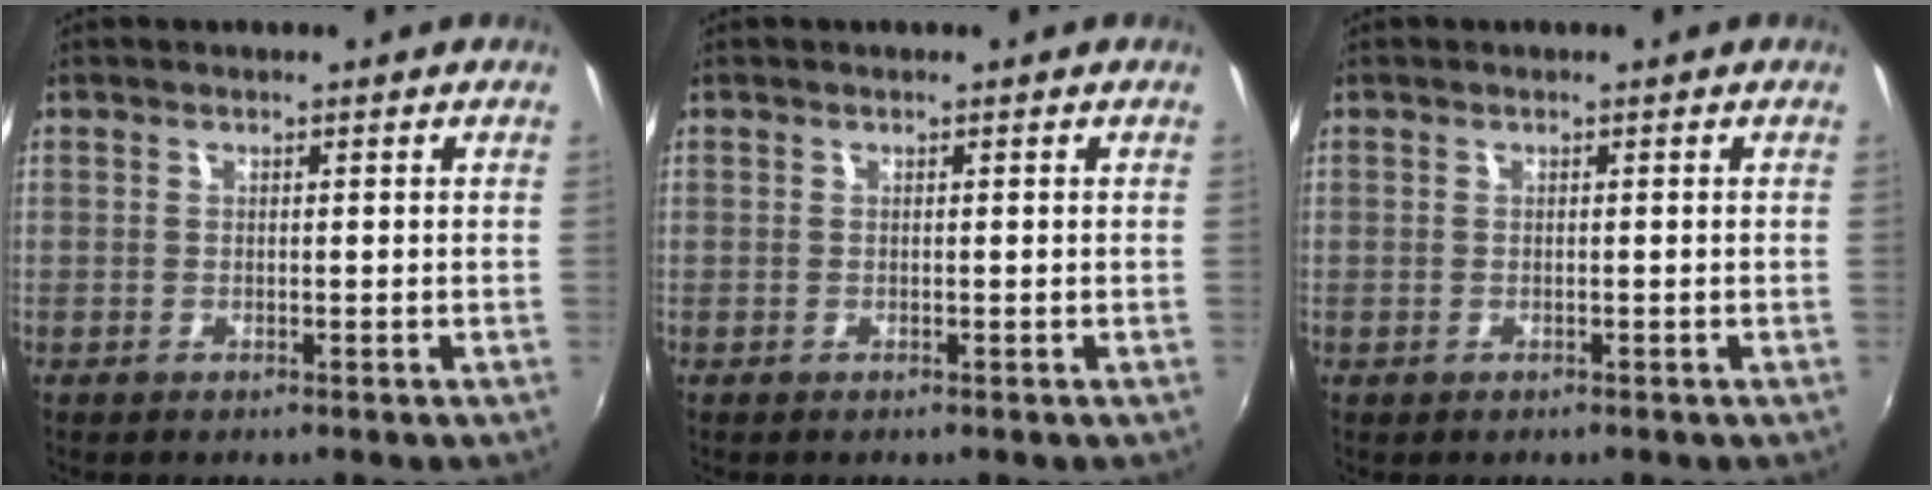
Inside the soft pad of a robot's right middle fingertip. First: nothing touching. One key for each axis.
{"total": 0.0}
{"total": 0.0}